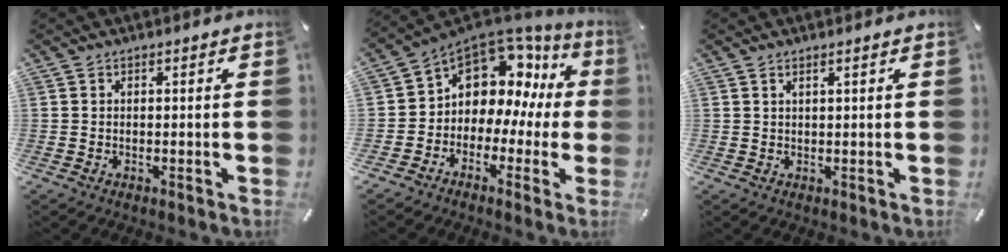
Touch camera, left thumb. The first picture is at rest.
{"total": 9.4, "force": [4.4, 7.5, 3.6], "torque": [-0.062, -0.051, 0.079]}
{"total": 1.2, "force": [0.7, 0.0, 0.9], "torque": [-0.018, -0.002, 0.013]}